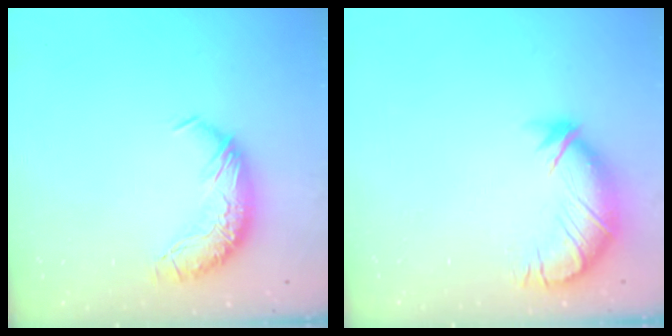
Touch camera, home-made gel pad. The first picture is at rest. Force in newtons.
{"total": 3.9, "press": 3.3, "slide": 2.0}